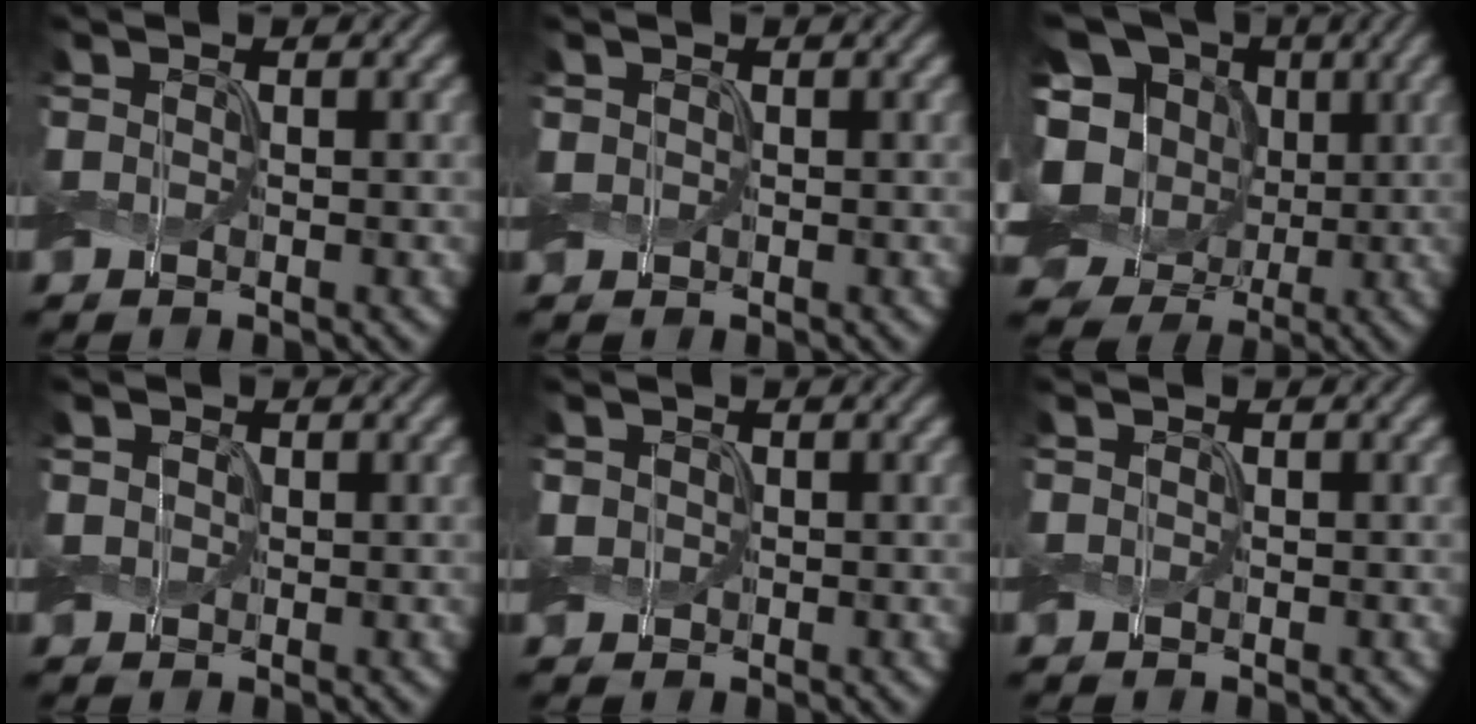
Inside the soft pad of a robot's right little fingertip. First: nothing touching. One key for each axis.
{"total": 0.5, "fx": 0.2, "fy": 0.5, "fz": 0.1, "tx": -0.005, "ty": 0.000, "tz": 0.003}
{"total": 17.6, "fx": -0.7, "fy": 15.4, "fz": 8.5, "tx": -0.217, "ty": 0.010, "tz": -0.022}
{"total": 1.2, "fx": 0.3, "fy": 1.0, "fz": 0.4, "tx": -0.014, "ty": 0.000, "tz": 0.002}
{"total": 1.0, "fx": 0.2, "fy": 0.9, "fz": 0.3, "tx": -0.011, "ty": 0.001, "tz": 0.001}
{"total": 0.0}